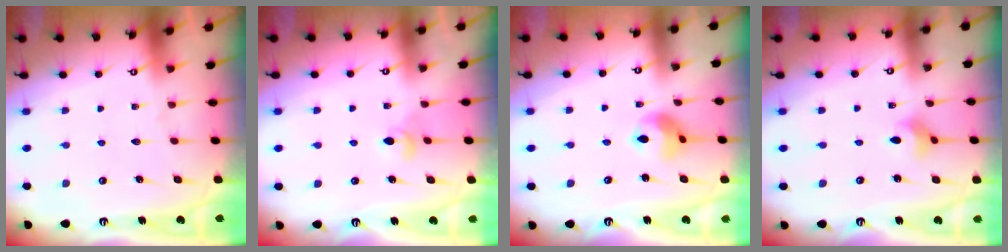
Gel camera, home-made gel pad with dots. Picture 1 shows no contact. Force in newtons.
{"total": 3.7, "press": 3.6, "slide": 0.7}
{"total": 8.5, "press": 8.5, "slide": 0.4}
{"total": 3.0, "press": 3.0, "slide": 0.3}